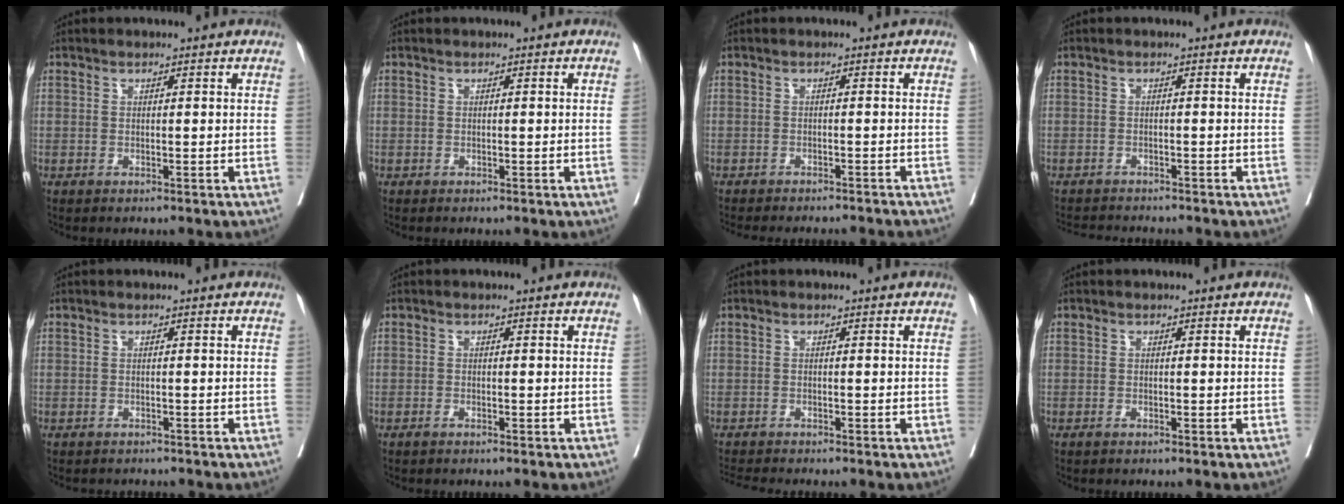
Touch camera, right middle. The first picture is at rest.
{"total": 0.0}
{"total": 11.0, "force": [-10.2, 1.3, 3.8], "torque": [-0.046, -0.014, -0.122]}
{"total": 5.1, "force": [-5.0, 0.3, 1.1], "torque": [-0.016, -0.013, -0.076]}
{"total": 2.7, "force": [-2.5, 0.9, 0.5], "torque": [-0.017, -0.006, -0.033]}
{"total": 0.9, "force": [-0.7, 0.1, 0.5], "torque": [-0.012, -0.001, -0.012]}
{"total": 3.5, "force": [-3.3, -0.4, 1.0], "torque": [-0.019, -0.016, -0.056]}
{"total": 0.6, "force": [-0.5, 0.1, 0.4], "torque": [-0.011, -0.001, -0.008]}